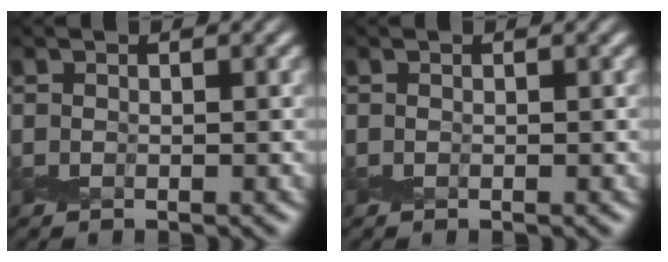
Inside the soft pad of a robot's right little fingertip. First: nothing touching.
{"total": 0.0}